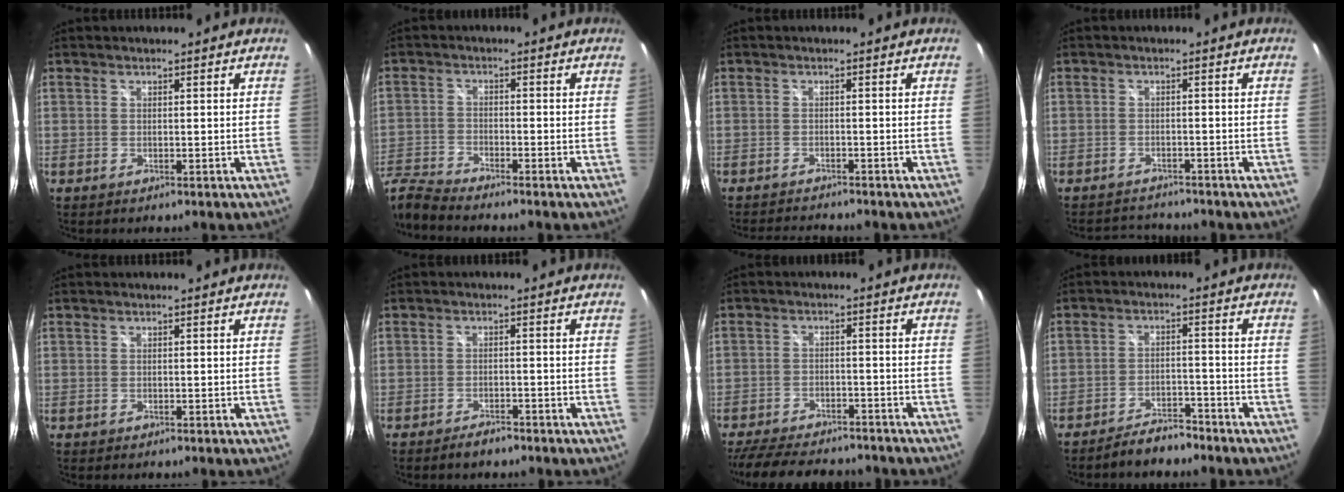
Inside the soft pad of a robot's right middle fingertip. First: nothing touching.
{"total": 7.5, "force": [-7.2, 0.6, 2.1], "torque": [-0.066, -0.015, -0.151]}
{"total": 5.7, "force": [-5.4, 0.2, 1.7], "torque": [-0.042, -0.018, -0.088]}
{"total": 4.5, "force": [-4.4, 1.2, 0.2], "torque": [-0.015, 0.013, -0.067]}
{"total": 0.0}
{"total": 3.0, "force": [-2.6, 1.0, 1.2], "torque": [-0.031, 0.000, -0.042]}
{"total": 15.2, "force": [-13.0, 4.9, 6.2], "torque": [-0.144, -0.002, -0.192]}
{"total": 6.0, "force": [-5.4, 1.8, 2.0], "torque": [-0.057, 0.008, -0.081]}